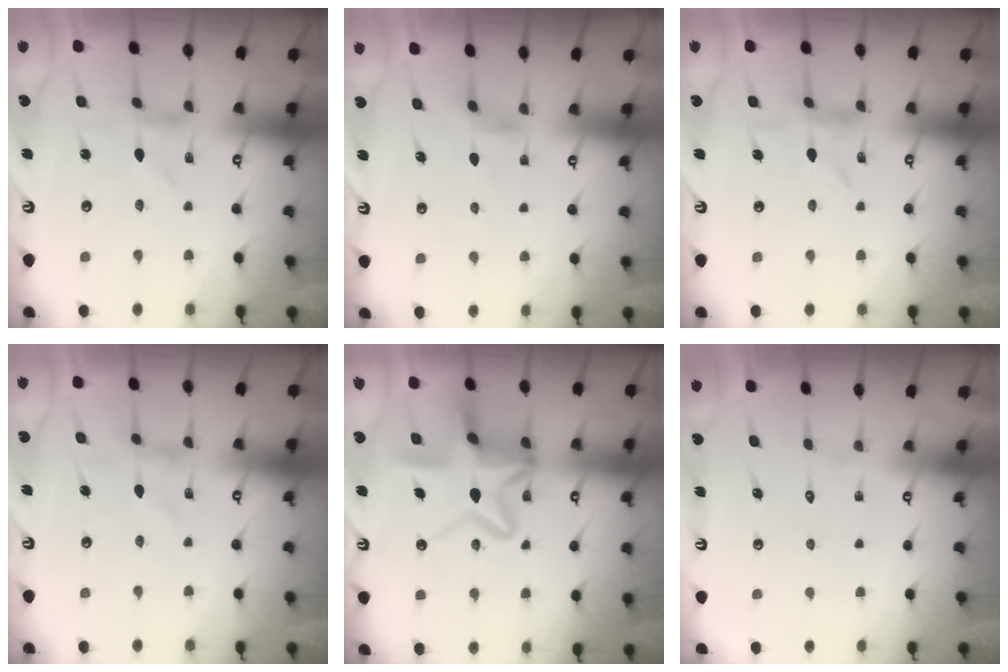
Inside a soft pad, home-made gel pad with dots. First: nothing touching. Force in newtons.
{"total": 1.7, "press": 1.7, "slide": 0.3}
{"total": 2.8, "press": 2.8, "slide": 0.3}
{"total": 0.5, "press": 0.5, "slide": 0.2}
{"total": 14.9, "press": 14.9, "slide": 1.4}
{"total": 1.7, "press": 1.7, "slide": 0.1}